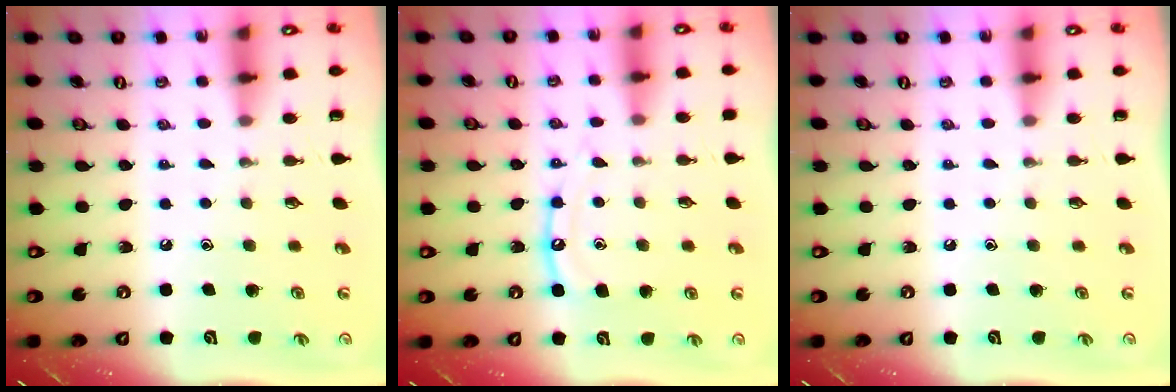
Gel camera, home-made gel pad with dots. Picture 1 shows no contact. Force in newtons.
{"total": 9.6, "press": 9.6, "slide": 0.8}
{"total": 0.0}